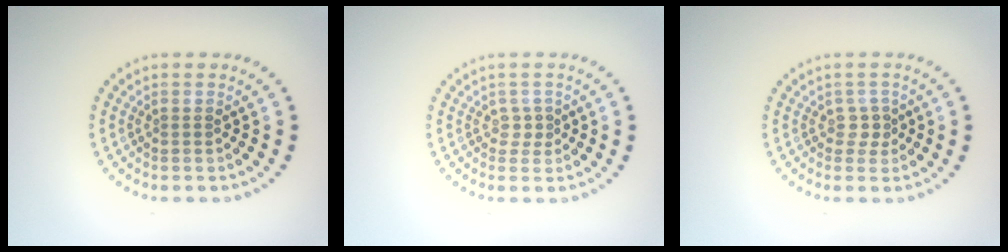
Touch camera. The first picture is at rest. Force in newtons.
{"total": 0.9, "press": 0.8, "slide": 0.6}
{"total": 1.1, "press": 0.9, "slide": 0.7}